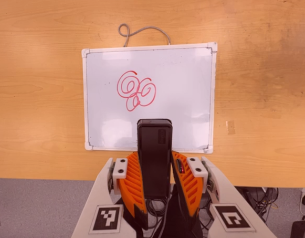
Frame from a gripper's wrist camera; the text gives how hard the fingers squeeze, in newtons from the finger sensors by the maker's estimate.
{"total": 4.5, "left": 3.2, "right": 5.8}